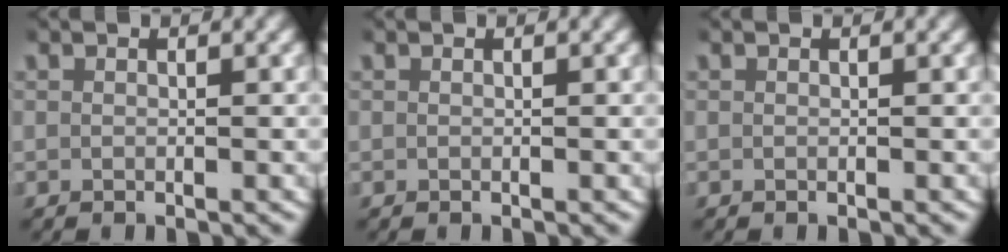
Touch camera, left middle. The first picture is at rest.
{"total": 0.0}
{"total": 0.0}